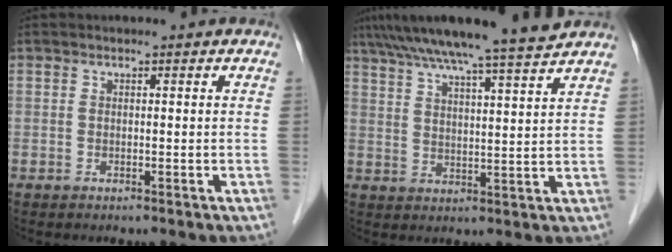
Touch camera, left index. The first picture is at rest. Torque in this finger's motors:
{"motor_torque": [-0.04, -0.54, 0.47, 0.21]}